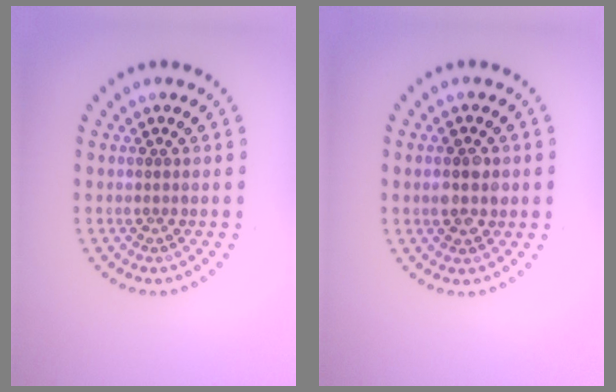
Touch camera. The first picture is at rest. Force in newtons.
{"total": 2.6, "press": 2.6, "slide": 0.1}